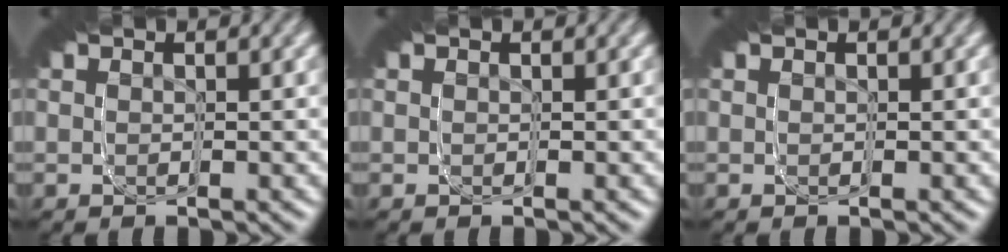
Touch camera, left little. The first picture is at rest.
{"total": 0.0}
{"total": 0.0}